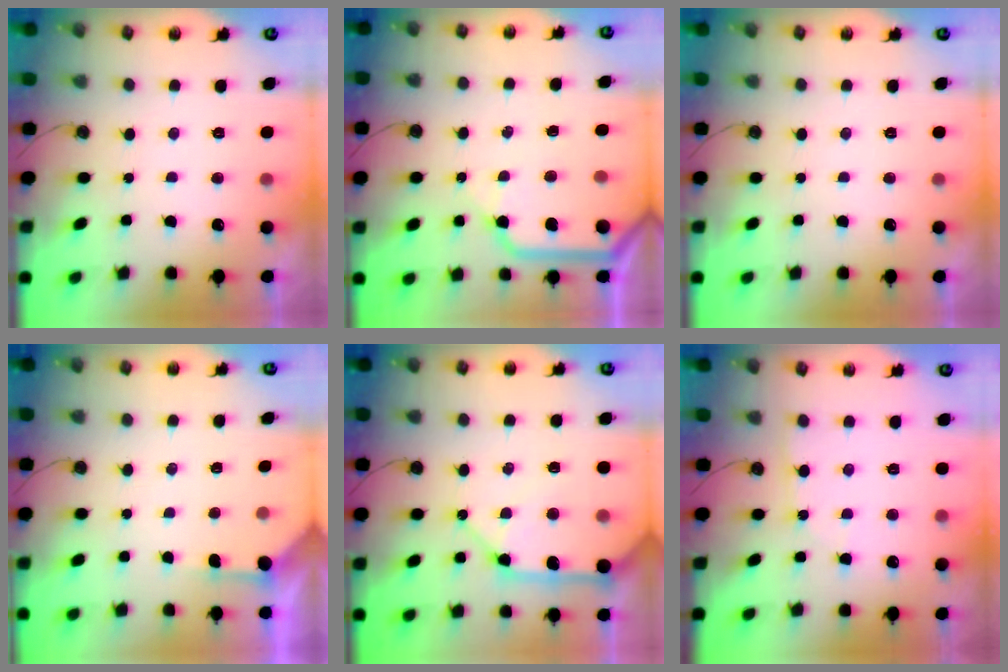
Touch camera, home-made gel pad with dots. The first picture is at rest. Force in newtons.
{"total": 10.8, "press": 10.7, "slide": 1.3}
{"total": 0.0}
{"total": 1.8, "press": 1.8, "slide": 0.3}
{"total": 14.4, "press": 14.3, "slide": 2.1}
{"total": 2.8, "press": 2.8, "slide": 0.3}